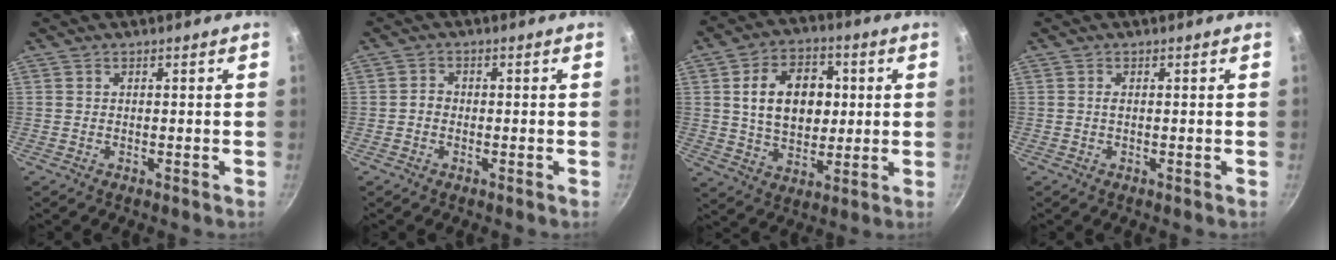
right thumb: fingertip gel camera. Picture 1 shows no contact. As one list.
[{"total": 1.7, "force": [-0.4, 1.4, 0.9], "torque": [-0.011, 0.010, -0.010]}, {"total": 14.6, "force": [2.3, 10.3, 10.1], "torque": [-0.129, 0.004, 0.037]}, {"total": 0.7, "force": [0.0, 0.2, 0.6], "torque": [-0.014, 0.002, -0.001]}]